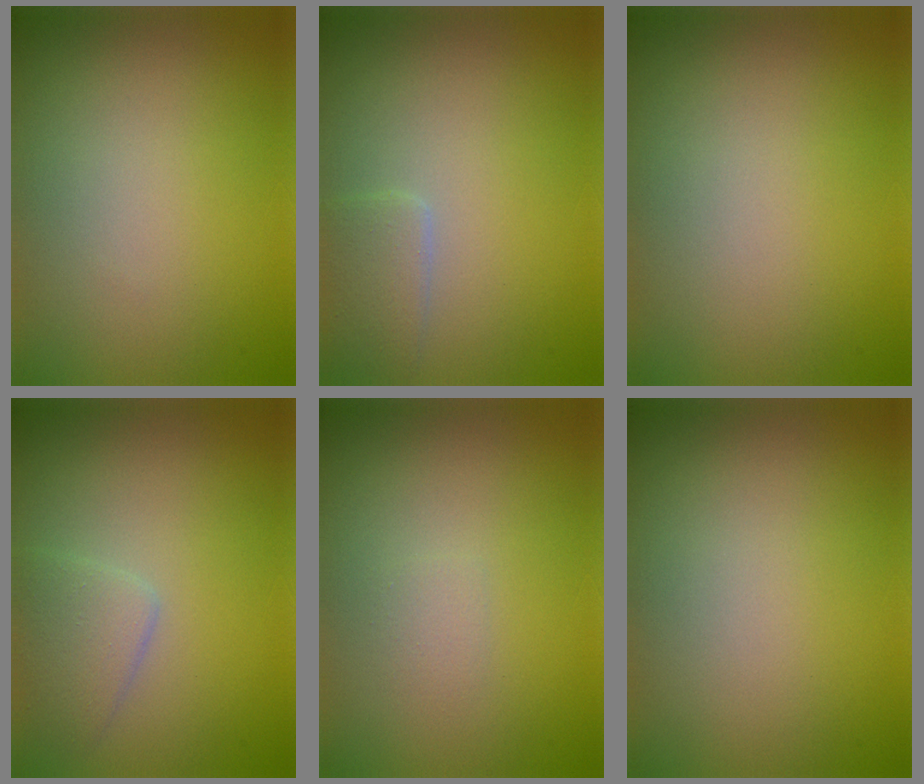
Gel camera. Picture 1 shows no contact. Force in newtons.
{"total": 2.1, "press": 2.1, "slide": 0.1}
{"total": 0.0}
{"total": 2.4, "press": 2.4, "slide": 0.0}
{"total": 0.8, "press": 0.8, "slide": 0.1}
{"total": 0.0}